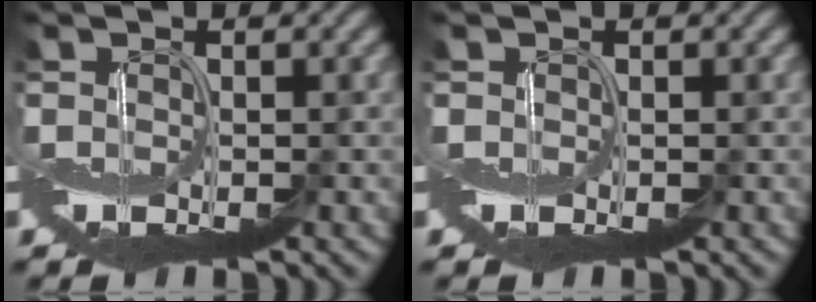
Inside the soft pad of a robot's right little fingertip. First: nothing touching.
{"total": 0.0}